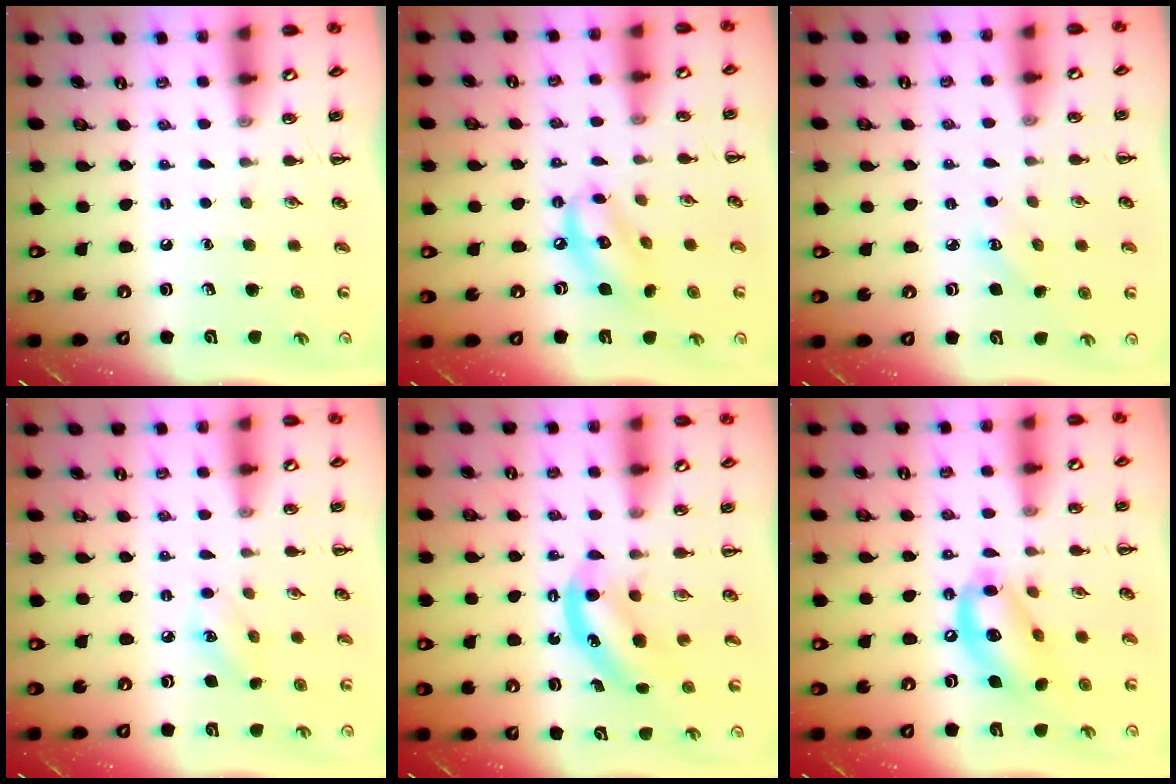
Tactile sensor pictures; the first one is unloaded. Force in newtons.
{"total": 10.2, "press": 10.1, "slide": 1.2}
{"total": 2.1, "press": 2.0, "slide": 0.6}
{"total": 5.8, "press": 5.5, "slide": 1.6}
{"total": 6.4, "press": 6.3, "slide": 0.8}
{"total": 14.6, "press": 14.2, "slide": 3.7}